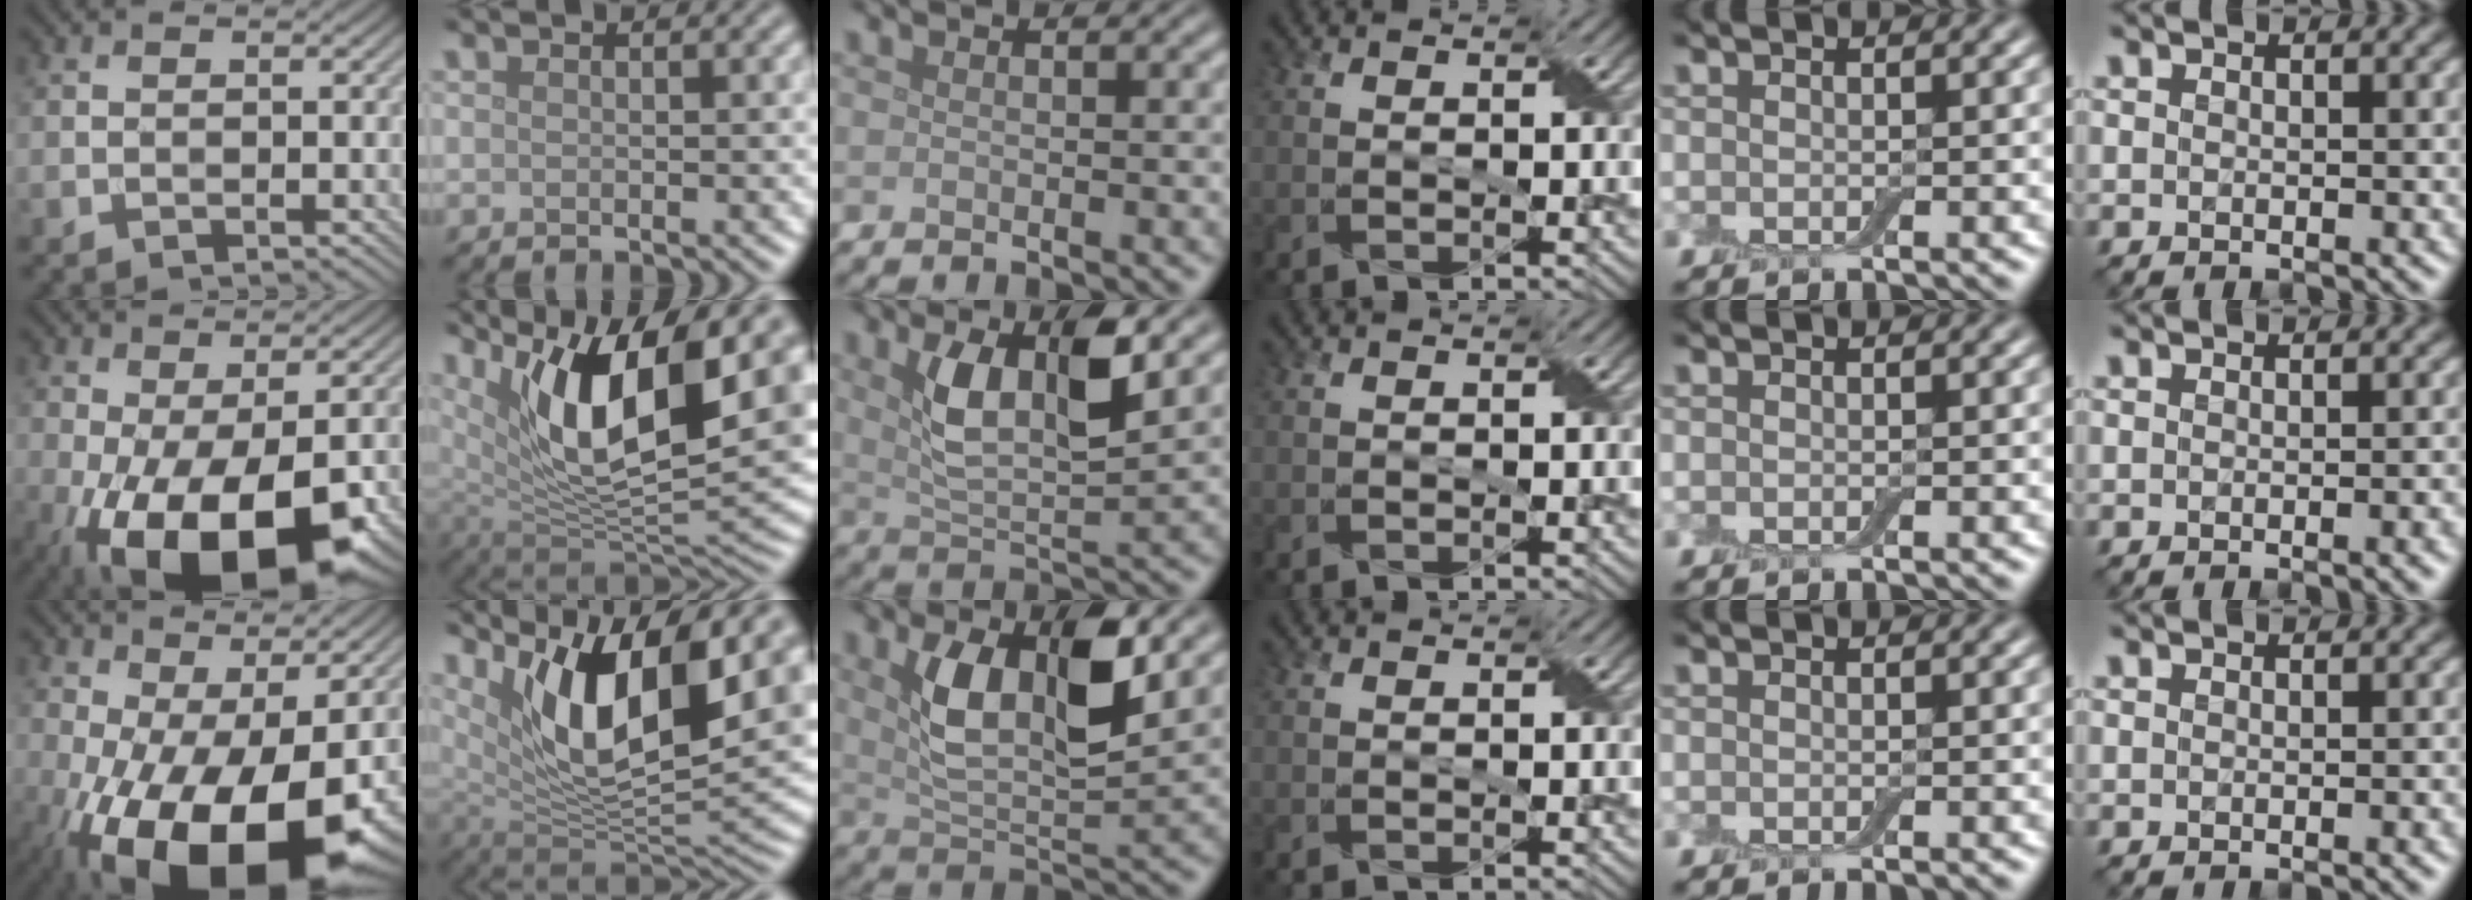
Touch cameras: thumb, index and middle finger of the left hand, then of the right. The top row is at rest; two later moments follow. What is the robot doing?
{"motion": "wrap", "object": "adhesive wrap"}